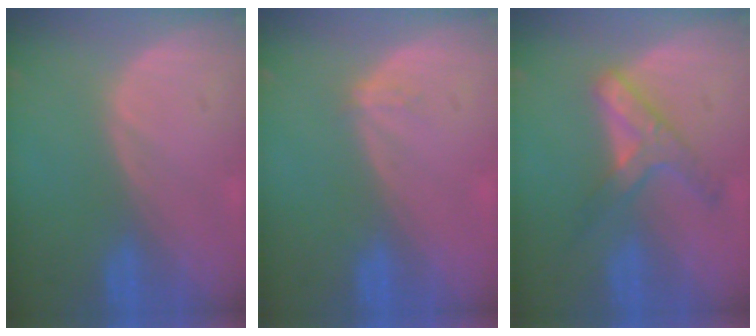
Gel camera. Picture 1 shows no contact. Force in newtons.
{"total": 1.2, "press": 0.8, "slide": 0.8}
{"total": 5.9, "press": 5.6, "slide": 1.7}